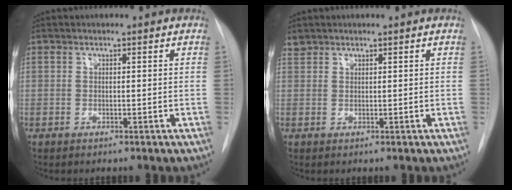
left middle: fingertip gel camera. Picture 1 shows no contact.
{"total": 1.3, "force": [1.2, 0.6, -0.1], "torque": [0.005, 0.008, 0.022]}